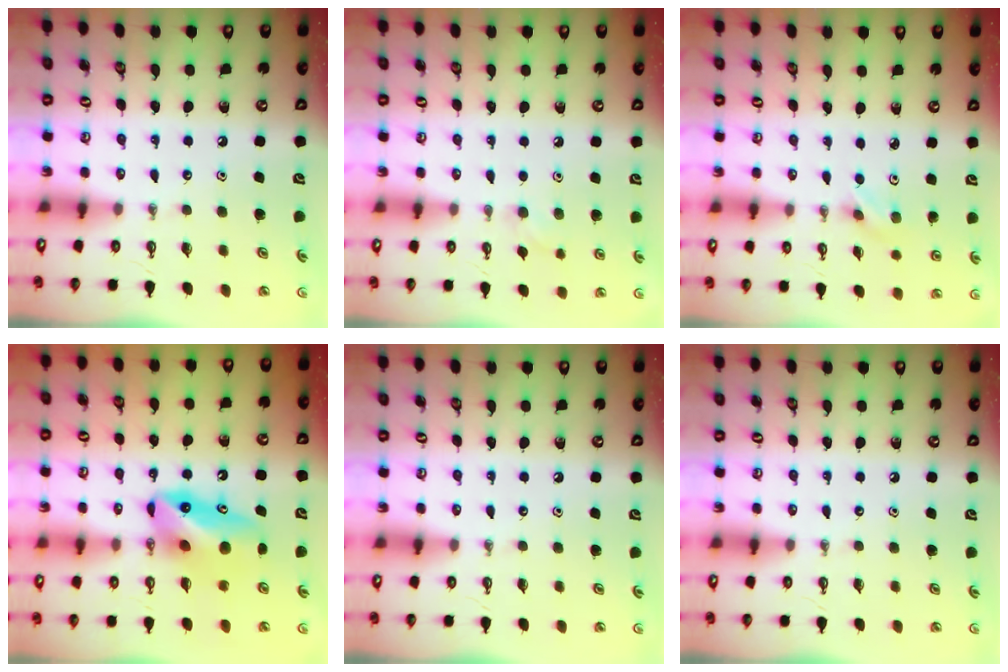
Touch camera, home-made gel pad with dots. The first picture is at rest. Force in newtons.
{"total": 5.3, "press": 5.1, "slide": 1.4}
{"total": 2.1, "press": 2.0, "slide": 0.6}
{"total": 11.2, "press": 8.9, "slide": 6.8}
{"total": 0.0}
{"total": 0.0}